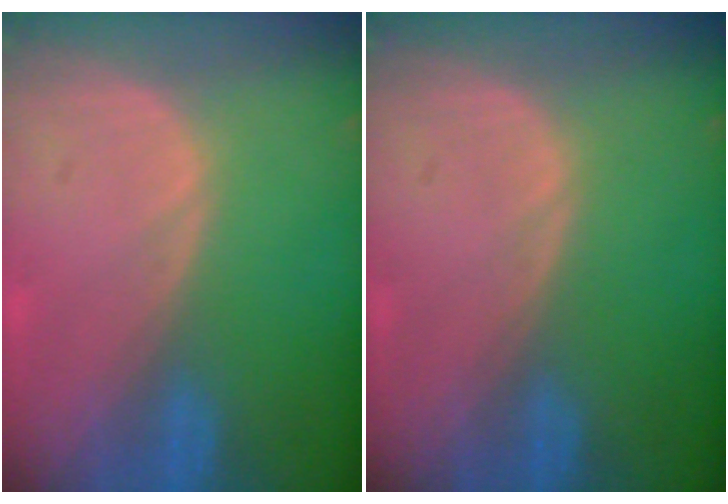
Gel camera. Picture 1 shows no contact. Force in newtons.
{"total": 0.0}